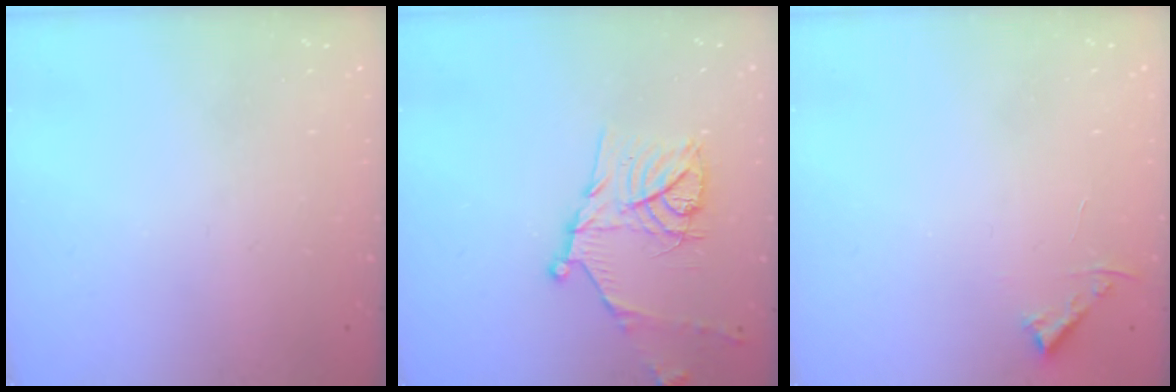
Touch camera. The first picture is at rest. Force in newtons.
{"total": 16.1, "press": 16.1, "slide": 1.3}
{"total": 3.8, "press": 3.8, "slide": 0.6}